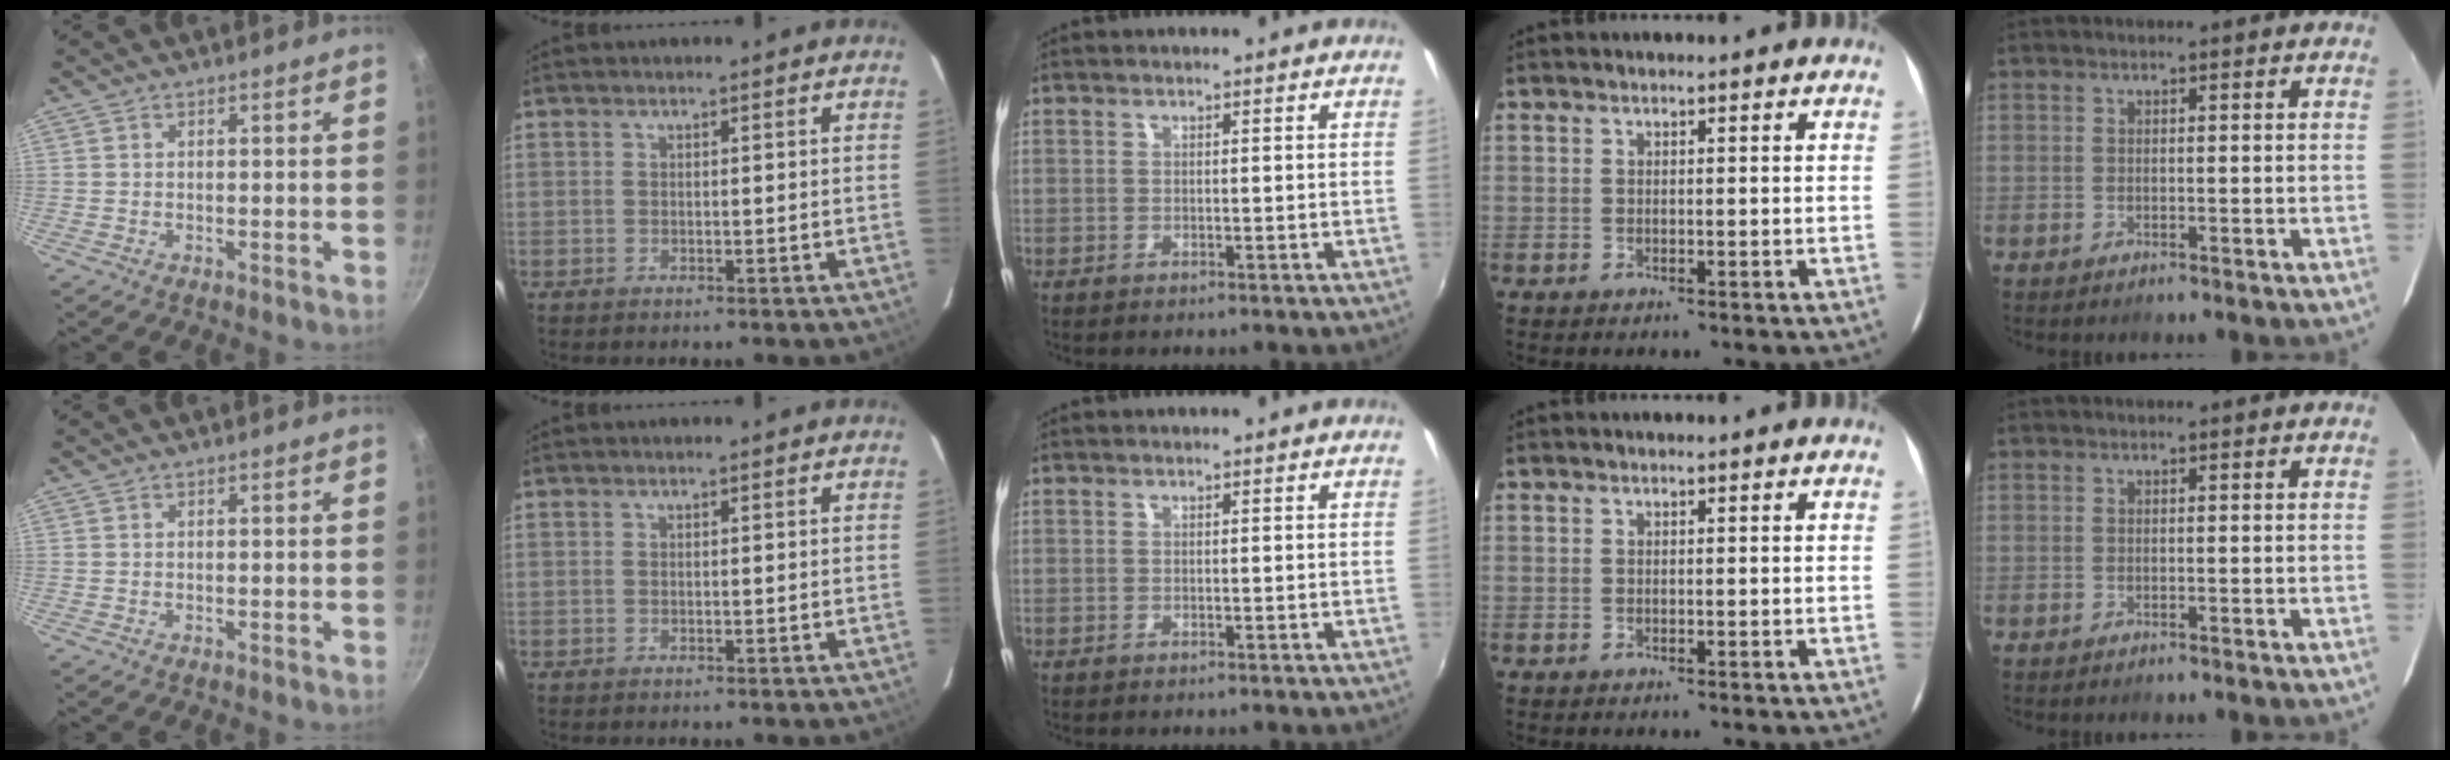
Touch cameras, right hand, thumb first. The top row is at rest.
{}